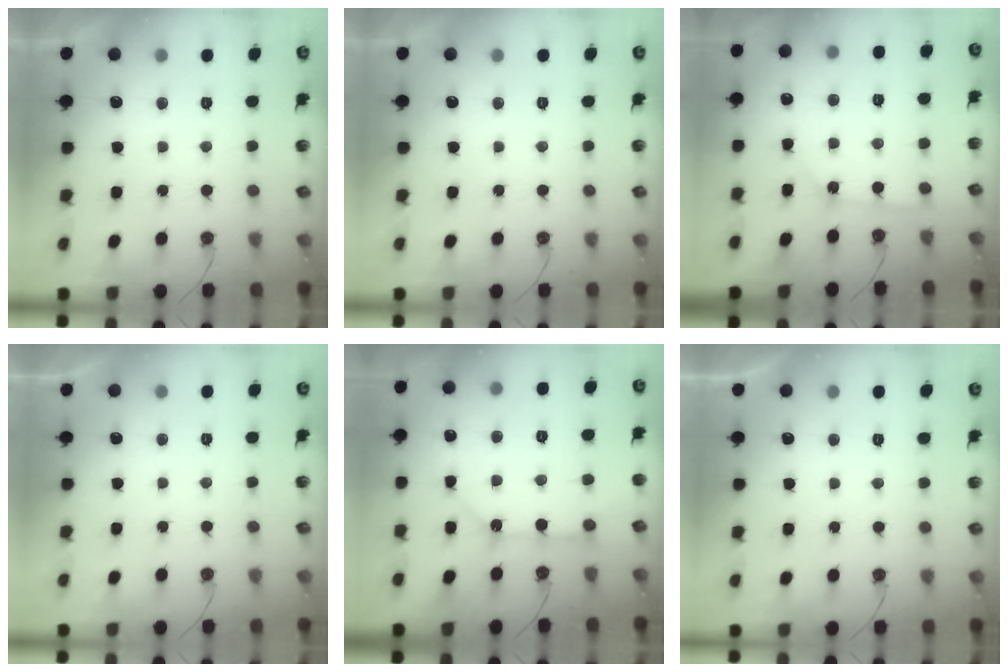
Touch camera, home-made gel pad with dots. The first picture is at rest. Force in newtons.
{"total": 0.0}
{"total": 2.5, "press": 2.5, "slide": 0.2}
{"total": 0.0}
{"total": 11.0, "press": 10.9, "slide": 0.9}
{"total": 0.0}